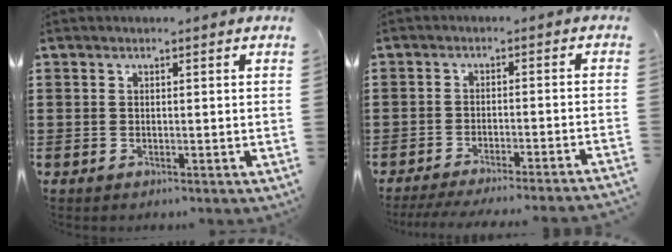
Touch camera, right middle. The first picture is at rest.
{"total": 3.7, "force": [-3.4, -0.5, 1.3], "torque": [-0.022, -0.007, -0.066]}